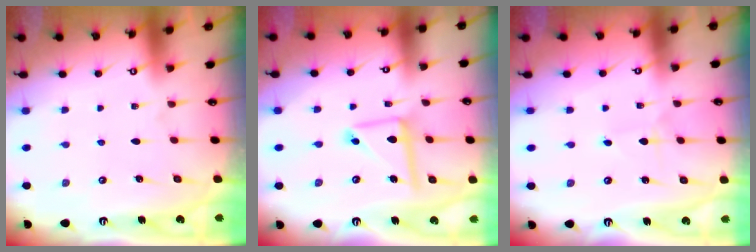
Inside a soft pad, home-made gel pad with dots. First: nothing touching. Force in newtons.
{"total": 10.2, "press": 10.2, "slide": 0.8}
{"total": 1.4, "press": 1.4, "slide": 0.2}